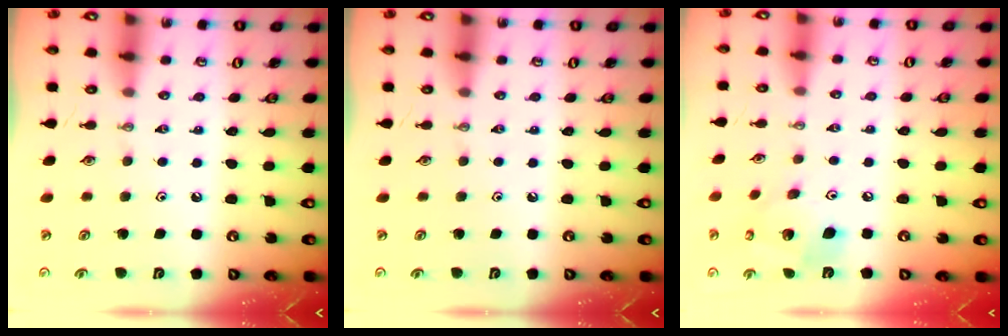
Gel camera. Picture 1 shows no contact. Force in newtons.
{"total": 0.0}
{"total": 15.1, "press": 14.8, "slide": 2.8}